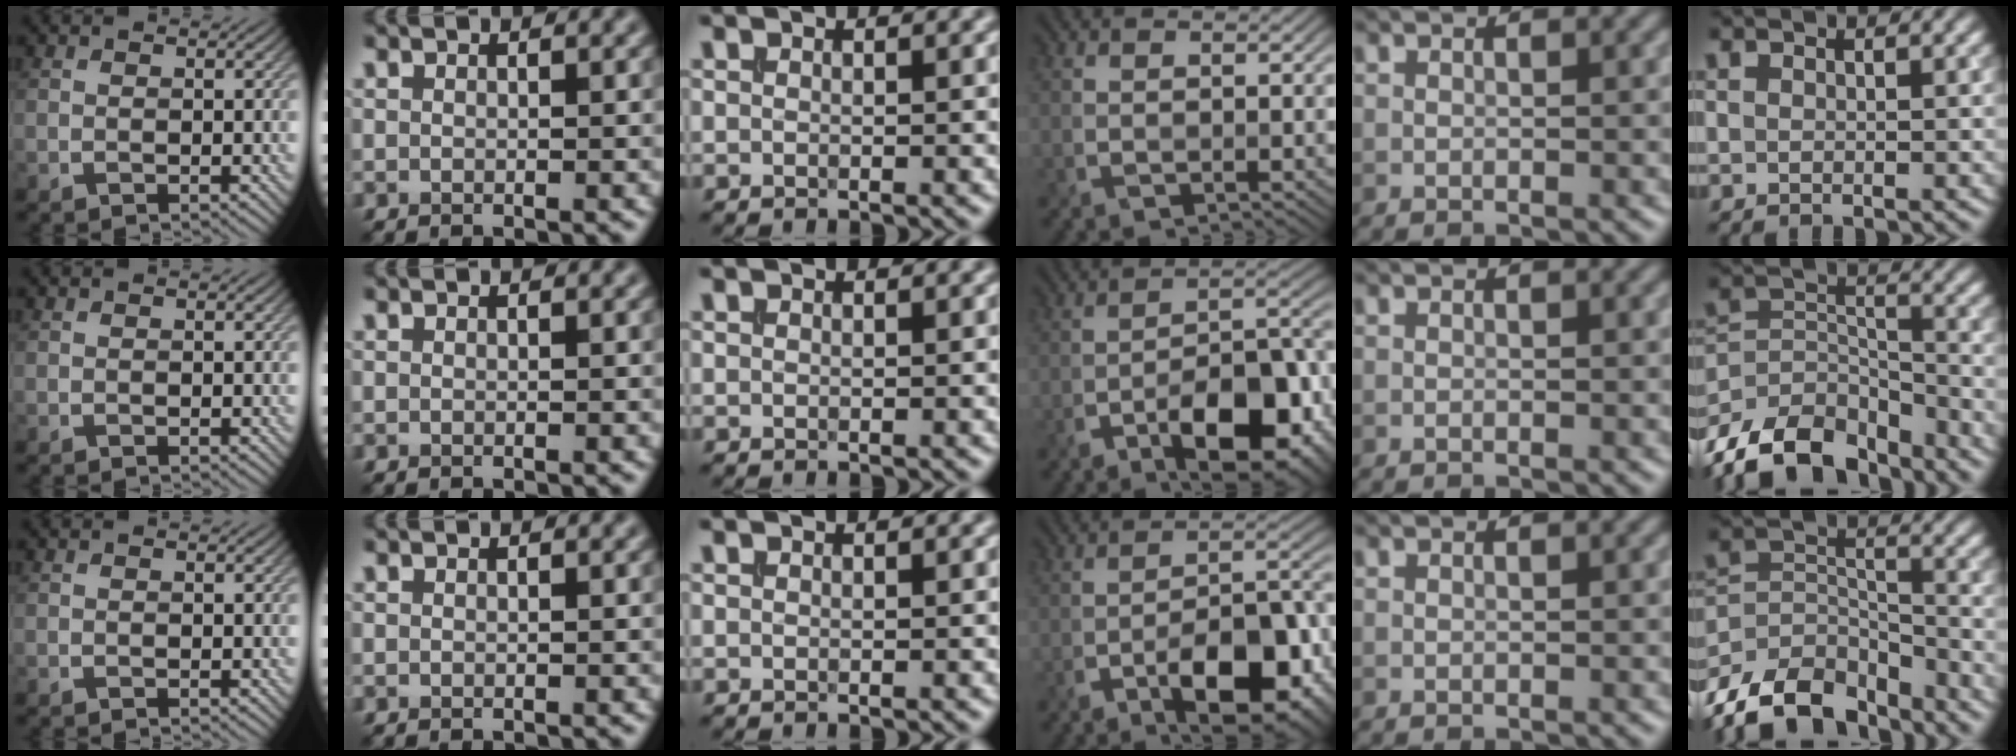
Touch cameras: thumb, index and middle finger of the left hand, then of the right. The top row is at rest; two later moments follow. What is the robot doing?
{"motion": "insert", "object": "file holder"}